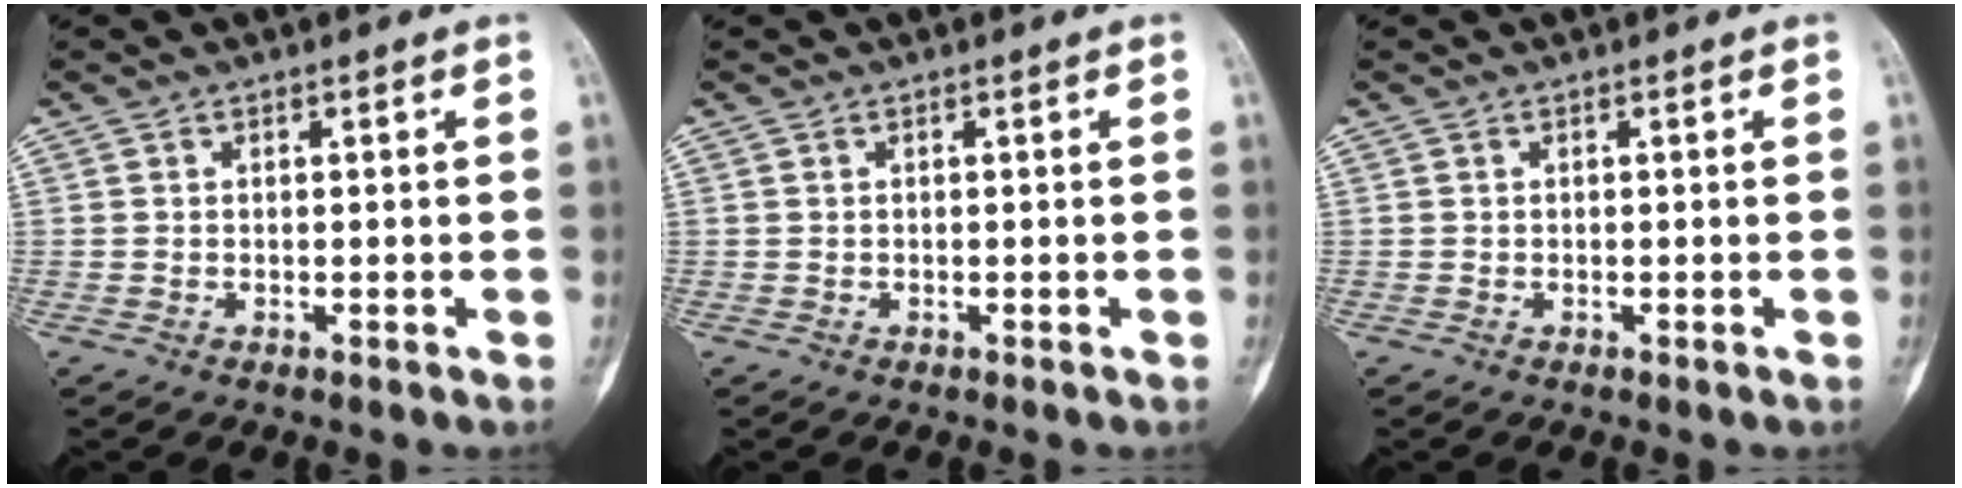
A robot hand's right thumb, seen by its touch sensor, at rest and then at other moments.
{"total": 0.0}
{"total": 0.0}